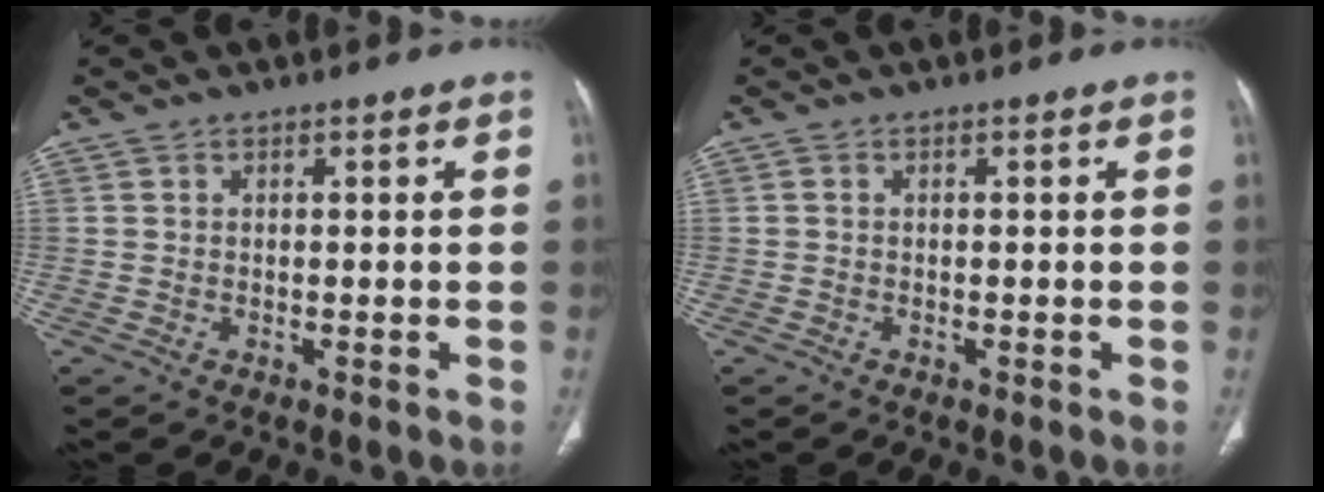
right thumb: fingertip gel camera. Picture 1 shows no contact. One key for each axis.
{"total": 0.0}